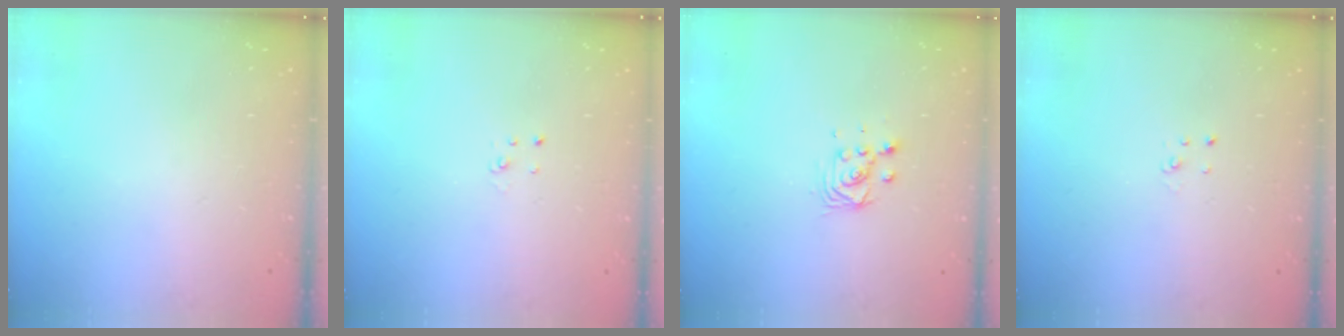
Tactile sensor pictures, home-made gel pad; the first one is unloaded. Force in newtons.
{"total": 2.0, "press": 2.0, "slide": 0.2}
{"total": 3.6, "press": 3.6, "slide": 0.1}
{"total": 2.0, "press": 2.0, "slide": 0.2}